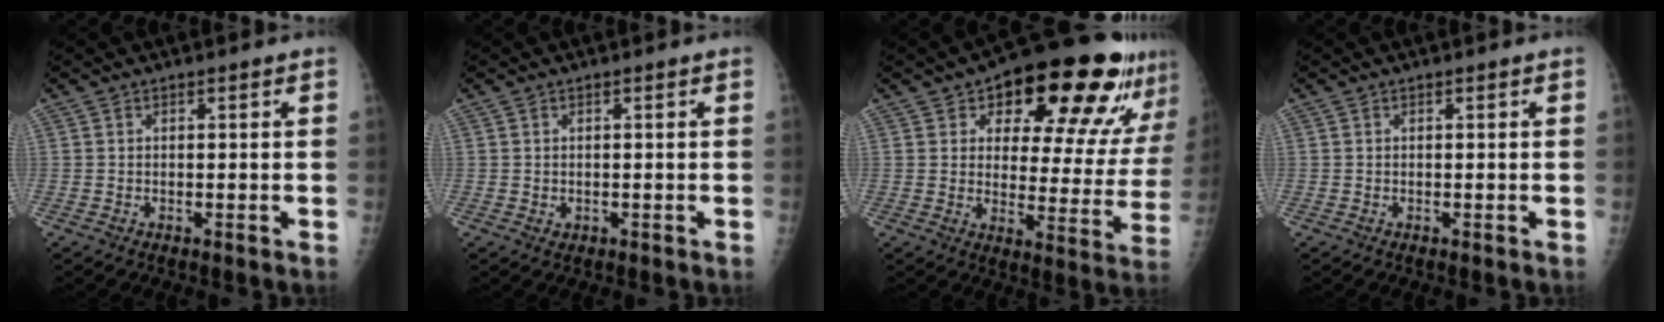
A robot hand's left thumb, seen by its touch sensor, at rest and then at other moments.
{"total": 0.9, "force": [-0.1, 0.8, 0.4], "torque": [-0.004, 0.000, 0.003]}
{"total": 23.5, "force": [13.7, 10.1, 16.2], "torque": [-0.179, -0.038, 0.185]}
{"total": 0.0}